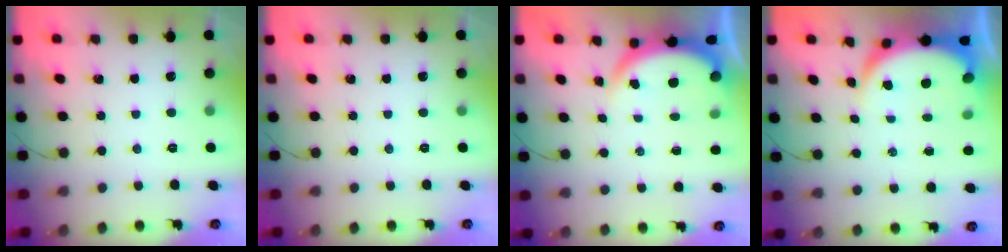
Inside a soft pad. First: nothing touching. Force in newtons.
{"total": 0.0}
{"total": 3.9, "press": 3.9, "slide": 0.1}
{"total": 6.7, "press": 6.5, "slide": 1.7}